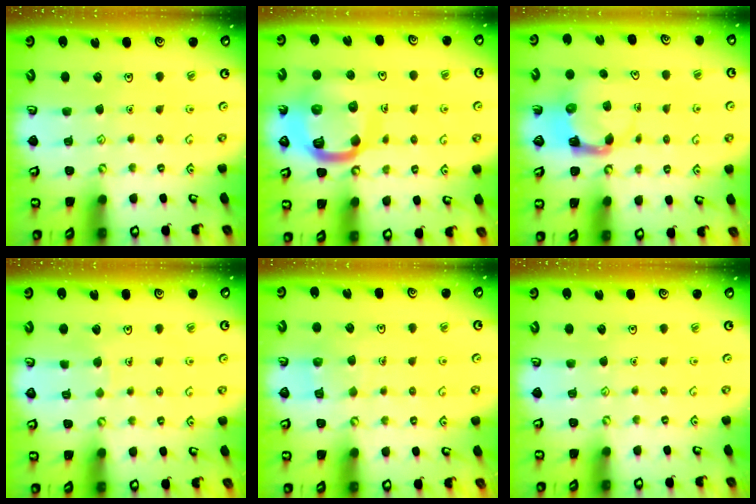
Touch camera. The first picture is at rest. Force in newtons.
{"total": 15.6, "press": 15.5, "slide": 1.7}
{"total": 3.9, "press": 3.8, "slide": 0.7}
{"total": 2.2, "press": 2.2, "slide": 0.1}
{"total": 5.4, "press": 5.4, "slide": 0.3}
{"total": 0.0}